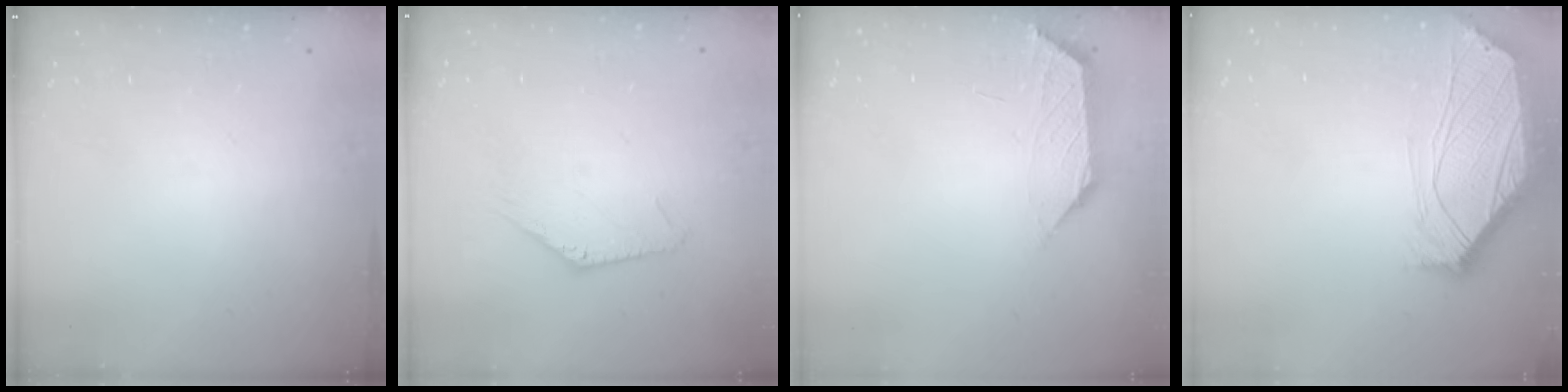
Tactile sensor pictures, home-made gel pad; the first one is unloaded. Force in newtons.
{"total": 0.0}
{"total": 1.2, "press": 1.1, "slide": 0.4}
{"total": 3.4, "press": 3.3, "slide": 0.6}